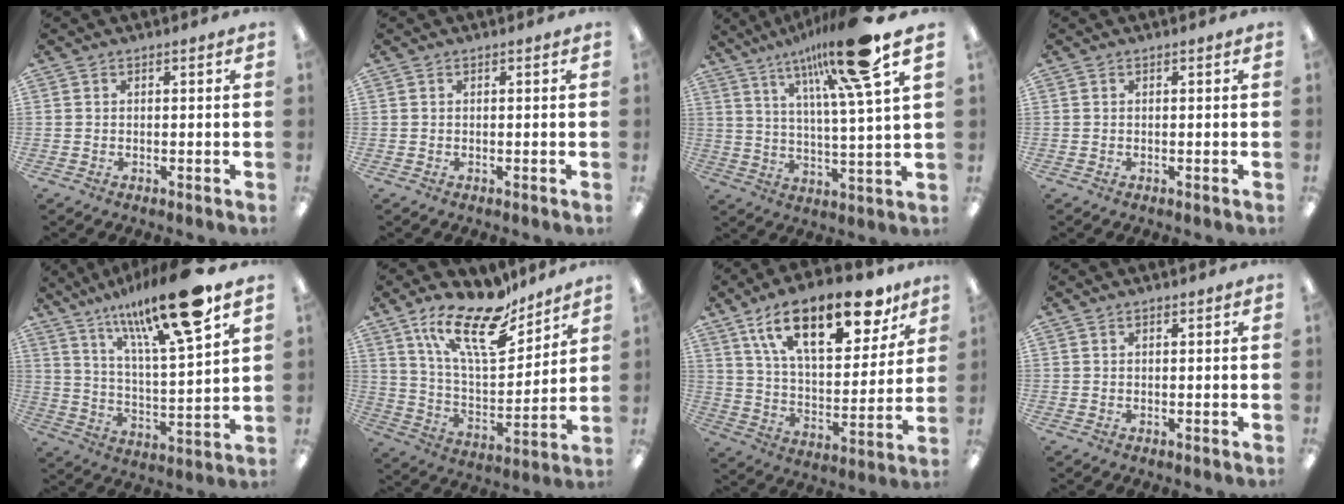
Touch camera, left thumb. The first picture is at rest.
{"total": 0.0}
{"total": 19.5, "force": [12.8, 2.3, 14.5], "torque": [-0.242, -0.061, 0.192]}
{"total": 0.0}
{"total": 20.2, "force": [15.0, 3.5, 13.1], "torque": [-0.213, -0.087, 0.238]}
{"total": 20.3, "force": [14.0, 7.6, 12.6], "torque": [-0.215, -0.082, 0.242]}
{"total": 23.1, "force": [14.0, 10.1, 15.4], "torque": [-0.238, -0.064, 0.234]}
{"total": 0.5, "force": [0.4, 0.2, 0.2], "torque": [-0.005, 0.001, 0.008]}